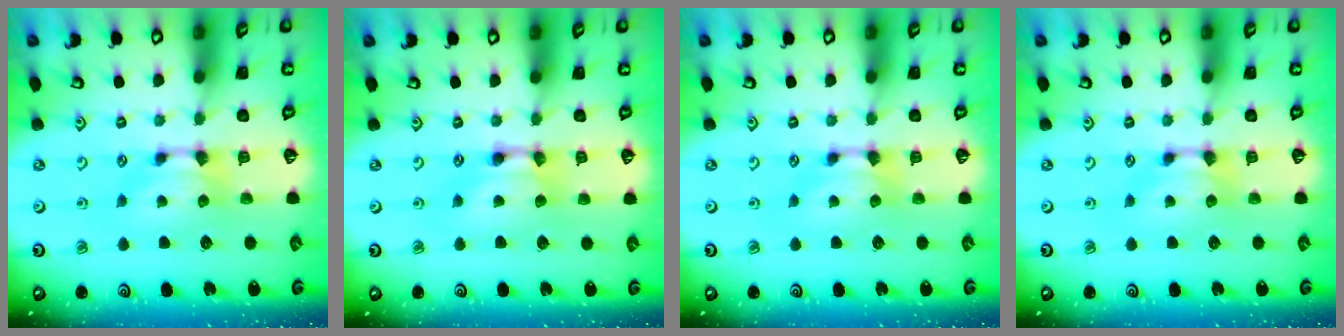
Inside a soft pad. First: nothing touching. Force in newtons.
{"total": 2.1, "press": 2.1, "slide": 0.2}
{"total": 0.0}
{"total": 0.0}